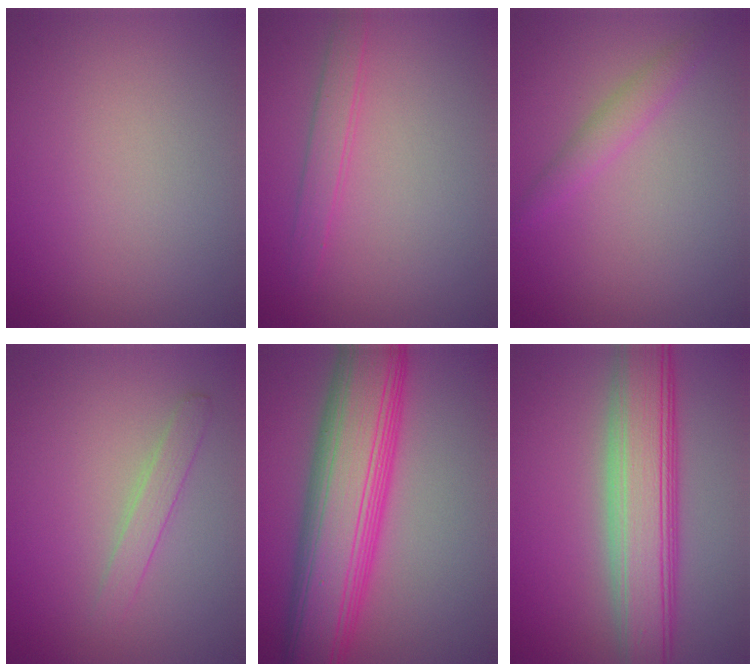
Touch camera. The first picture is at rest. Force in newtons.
{"total": 1.7, "press": 1.7, "slide": 0.0}
{"total": 1.7, "press": 1.7, "slide": 0.1}
{"total": 1.7, "press": 1.7, "slide": 0.1}
{"total": 11.1, "press": 11.1, "slide": 0.1}
{"total": 7.9, "press": 7.9, "slide": 0.2}